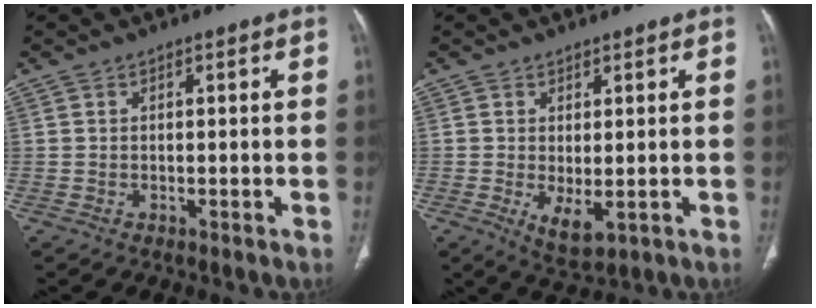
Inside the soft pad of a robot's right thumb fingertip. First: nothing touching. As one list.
[{"total": 4.5, "force": [-0.8, 1.9, 4.0], "torque": [-0.065, -0.015, -0.001]}]